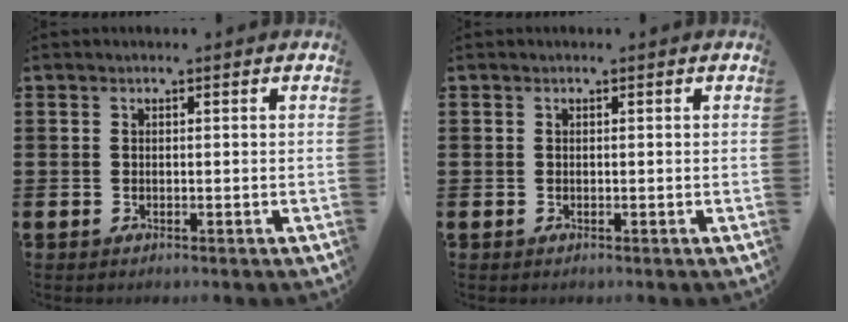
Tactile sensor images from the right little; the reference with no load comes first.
{"total": 0.0}